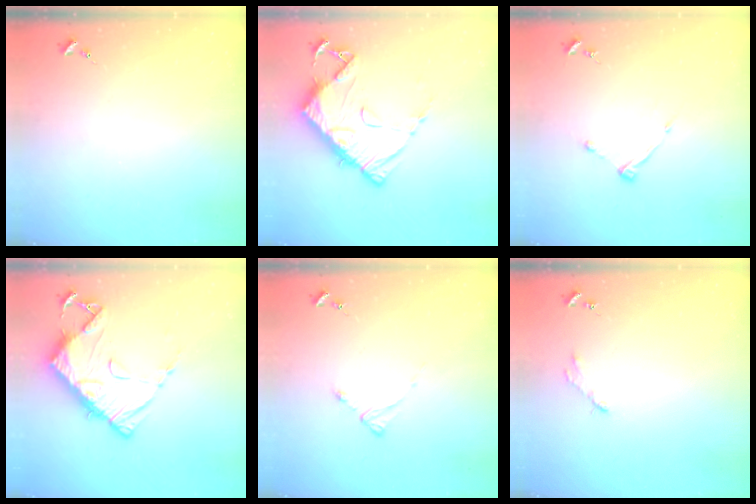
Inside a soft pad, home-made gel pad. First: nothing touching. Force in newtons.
{"total": 13.3, "press": 13.2, "slide": 1.3}
{"total": 5.5, "press": 5.5, "slide": 0.7}
{"total": 13.3, "press": 13.2, "slide": 1.3}
{"total": 2.4, "press": 2.4, "slide": 0.3}
{"total": 2.8, "press": 2.8, "slide": 0.4}